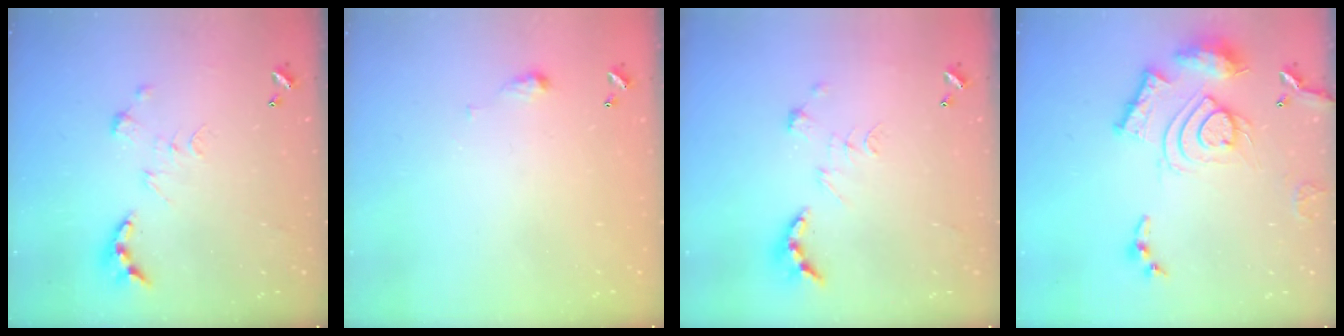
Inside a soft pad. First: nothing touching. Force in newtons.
{"total": 2.9, "press": 2.9, "slide": 0.5}
{"total": 2.4, "press": 1.9, "slide": 1.5}
{"total": 18.7, "press": 18.6, "slide": 1.8}